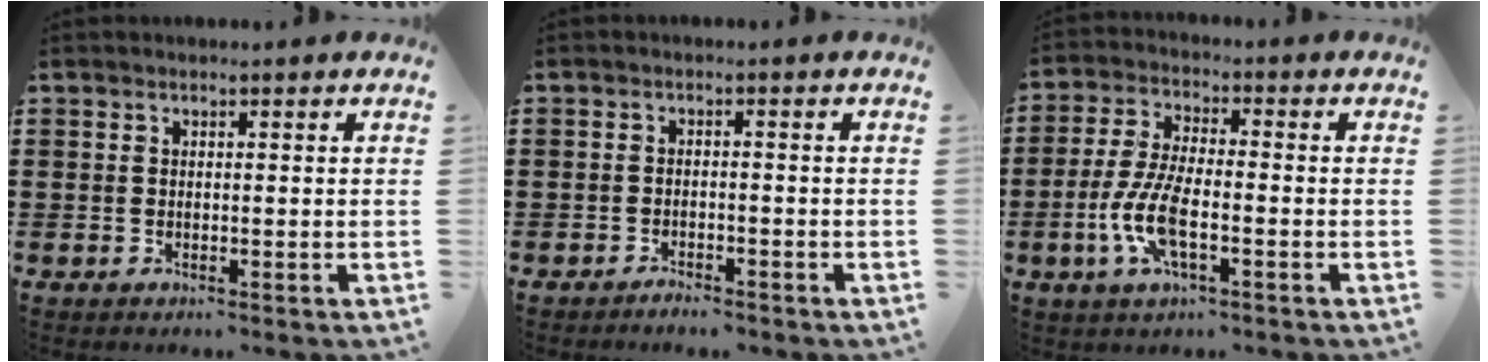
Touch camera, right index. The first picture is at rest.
{"total": 1.6, "force": [-1.6, 0.1, 0.2], "torque": [-0.009, 0.000, -0.032]}
{"total": 7.8, "force": [-2.7, 2.6, 6.9], "torque": [-0.159, -0.013, -0.056]}